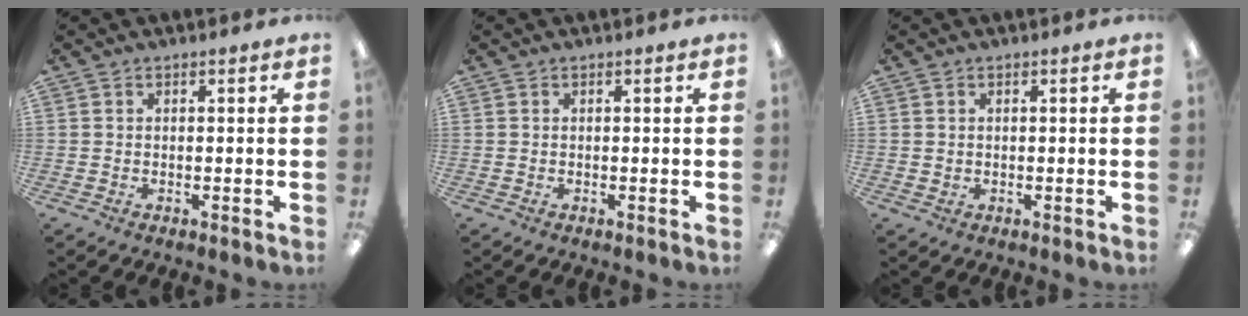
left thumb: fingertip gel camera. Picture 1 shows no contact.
{"total": 0.0}
{"total": 0.9, "force": [0.5, 0.7, 0.0], "torque": [0.007, 0.001, 0.007]}